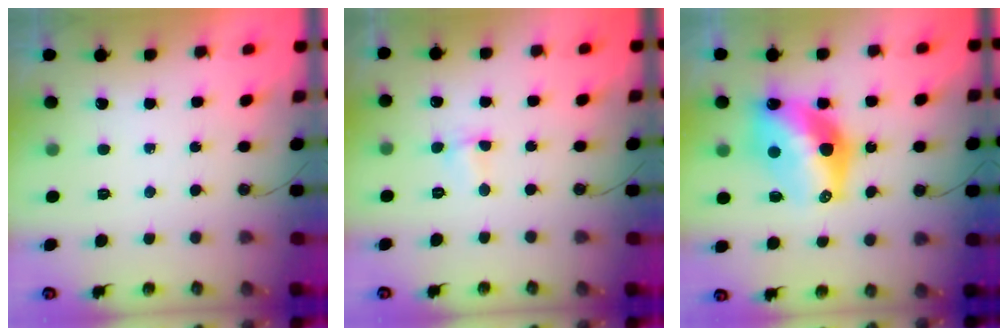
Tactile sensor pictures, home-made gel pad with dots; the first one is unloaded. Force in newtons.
{"total": 1.0, "press": 1.0, "slide": 0.4}
{"total": 15.7, "press": 15.6, "slide": 1.2}